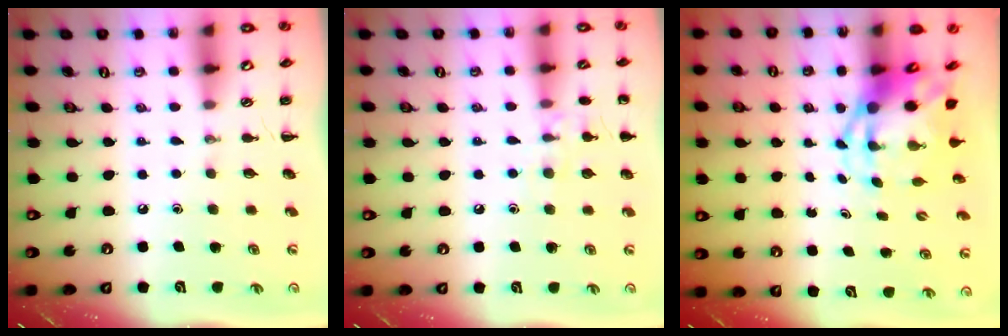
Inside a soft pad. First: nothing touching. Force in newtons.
{"total": 9.2, "press": 8.9, "slide": 2.0}
{"total": 5.6, "press": 5.3, "slide": 1.7}